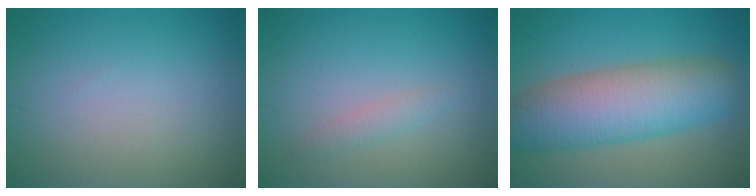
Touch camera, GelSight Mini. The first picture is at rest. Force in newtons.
{"total": 1.2, "press": 1.2, "slide": 0.0}
{"total": 9.0, "press": 9.0, "slide": 0.6}